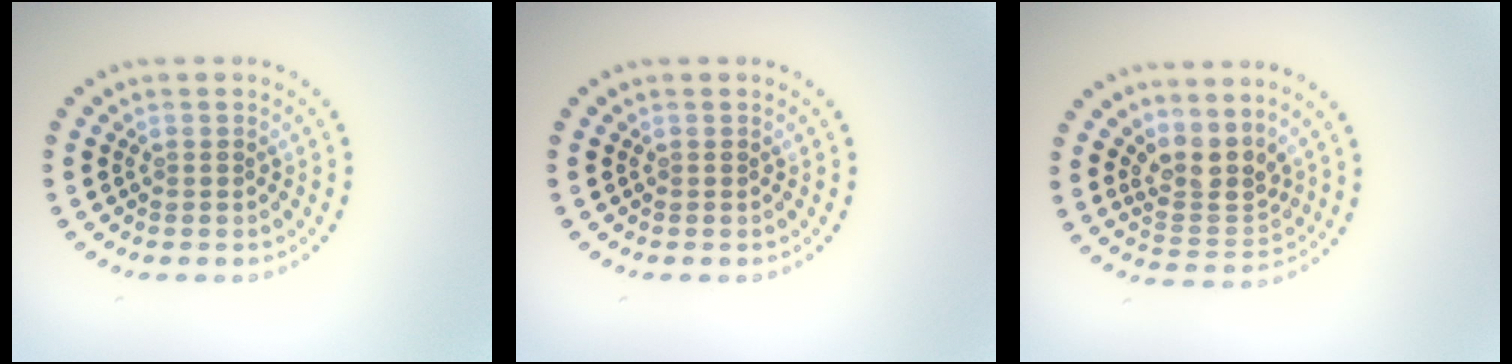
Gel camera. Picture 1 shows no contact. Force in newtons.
{"total": 0.0}
{"total": 3.3, "press": 2.5, "slide": 2.2}